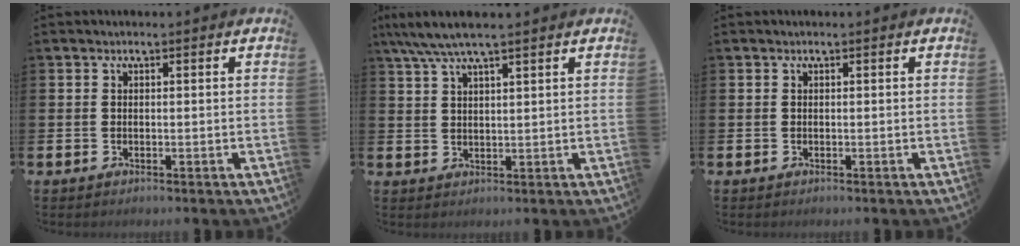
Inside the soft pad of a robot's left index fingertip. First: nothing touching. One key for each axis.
{"total": 4.8, "fx": 3.8, "fy": 0.6, "fz": 2.9, "tx": -0.070, "ty": -0.005, "tz": 0.072}
{"total": 0.0}